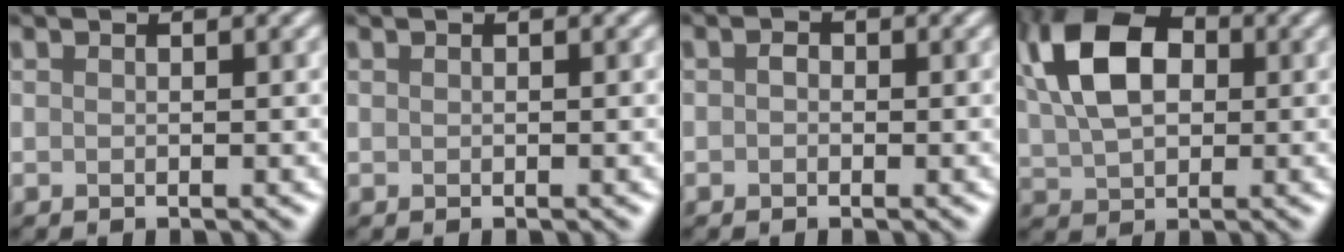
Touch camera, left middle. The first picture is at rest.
{"total": 0.0}
{"total": 1.0, "force": [-0.1, 0.8, 0.5], "torque": [-0.008, -0.004, -0.007]}
{"total": 9.3, "force": [2.2, 5.9, 6.8], "torque": [-0.150, 0.024, 0.034]}